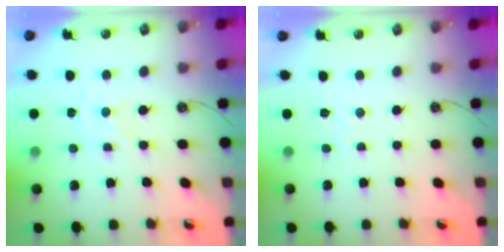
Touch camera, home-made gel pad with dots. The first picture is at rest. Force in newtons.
{"total": 2.9, "press": 2.9, "slide": 0.4}